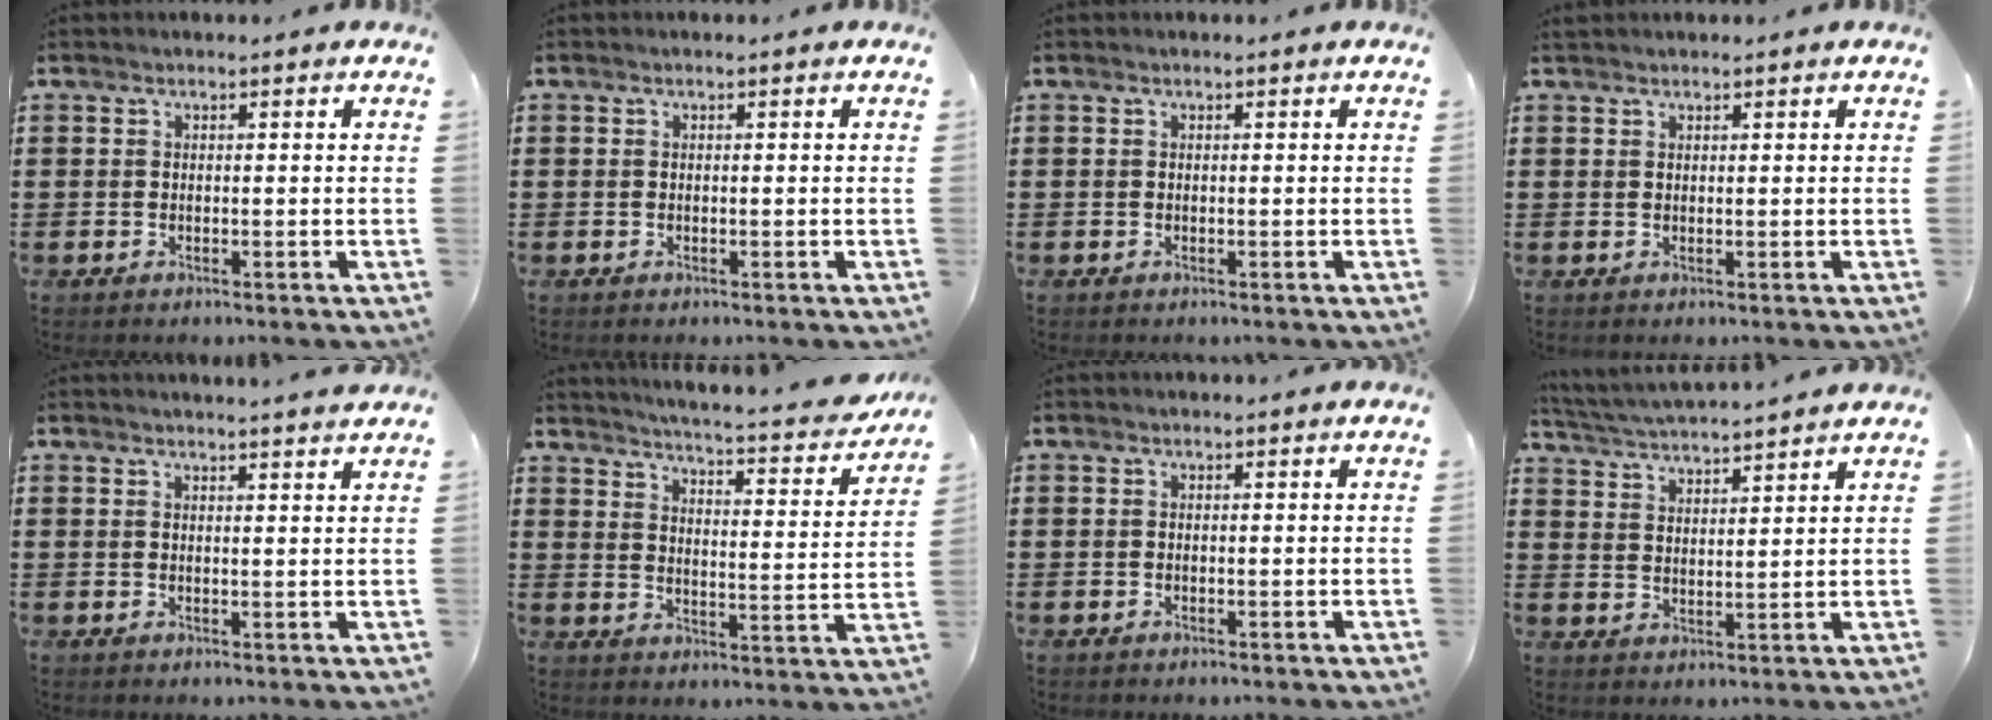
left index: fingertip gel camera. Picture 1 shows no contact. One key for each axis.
{"total": 0.0}
{"total": 0.0}
{"total": 0.9, "fx": 0.8, "fy": 0.2, "fz": 0.2, "tx": -0.005, "ty": 0.001, "tz": 0.016}
{"total": 1.9, "fx": 1.9, "fy": -0.3, "fz": 0.4, "tx": -0.010, "ty": -0.002, "tz": 0.036}
{"total": 3.9, "fx": 3.5, "fy": -0.7, "fz": 1.5, "tx": -0.043, "ty": -0.039, "tz": 0.049}
{"total": 0.0}
{"total": 3.9, "fx": 3.8, "fy": -0.6, "fz": 0.5, "tx": -0.028, "ty": -0.025, "tz": 0.064}